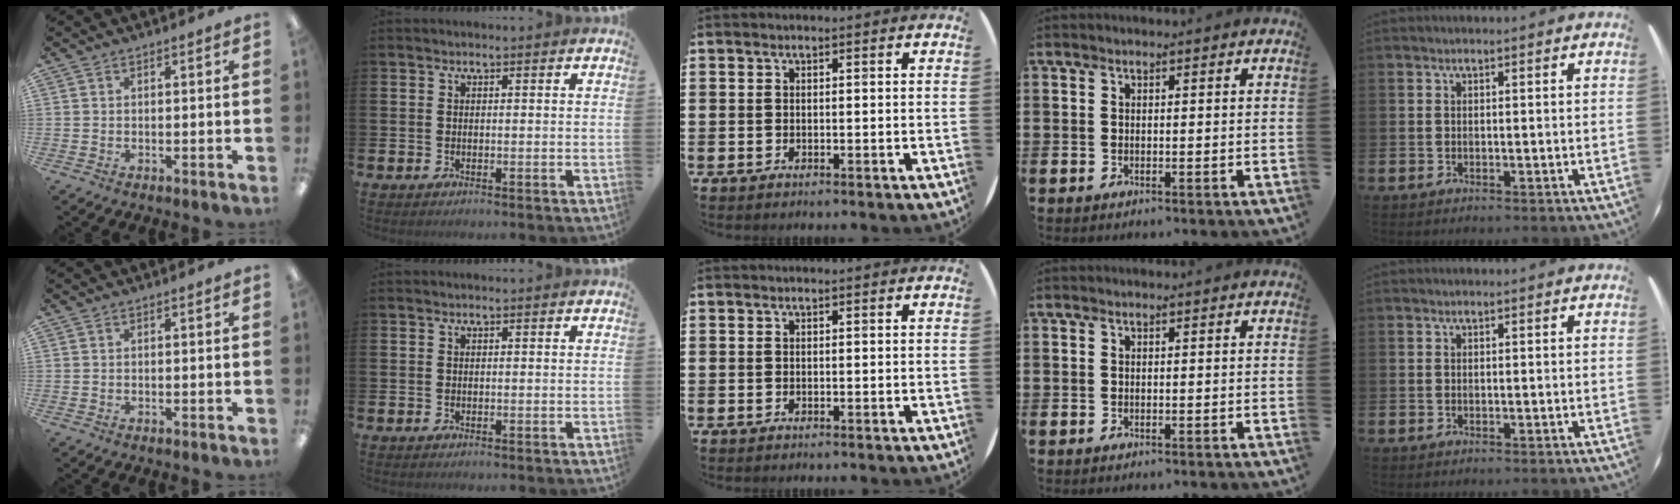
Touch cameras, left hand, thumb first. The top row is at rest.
{}